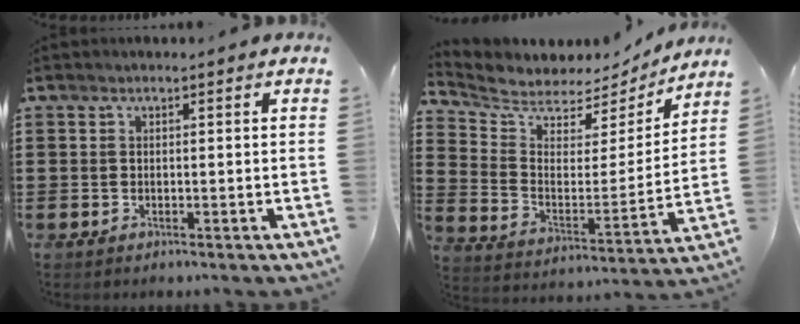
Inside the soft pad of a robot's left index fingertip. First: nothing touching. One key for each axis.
{"total": 5.4, "fx": 4.9, "fy": 2.4, "fz": 0.3, "tx": -0.046, "ty": -0.041, "tz": 0.081}